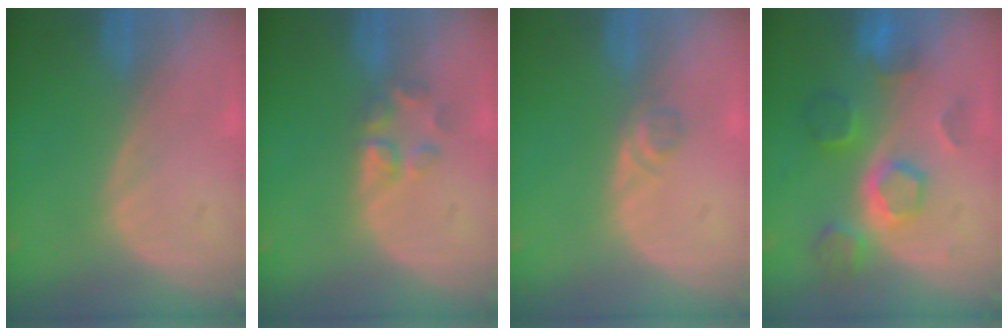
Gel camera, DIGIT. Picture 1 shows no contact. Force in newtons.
{"total": 2.9, "press": 2.9, "slide": 0.3}
{"total": 1.8, "press": 1.5, "slide": 0.9}
{"total": 8.6, "press": 7.7, "slide": 3.7}